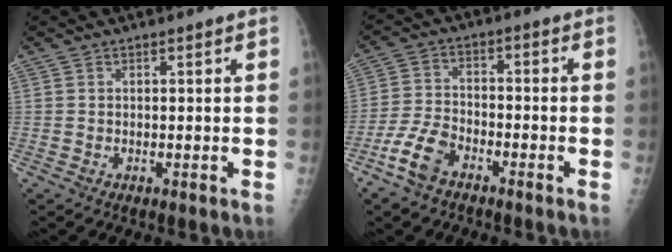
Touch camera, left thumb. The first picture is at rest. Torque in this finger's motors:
{"motor_torque": [-0.05, 1.04, -0.03, 0.11, 0.18]}